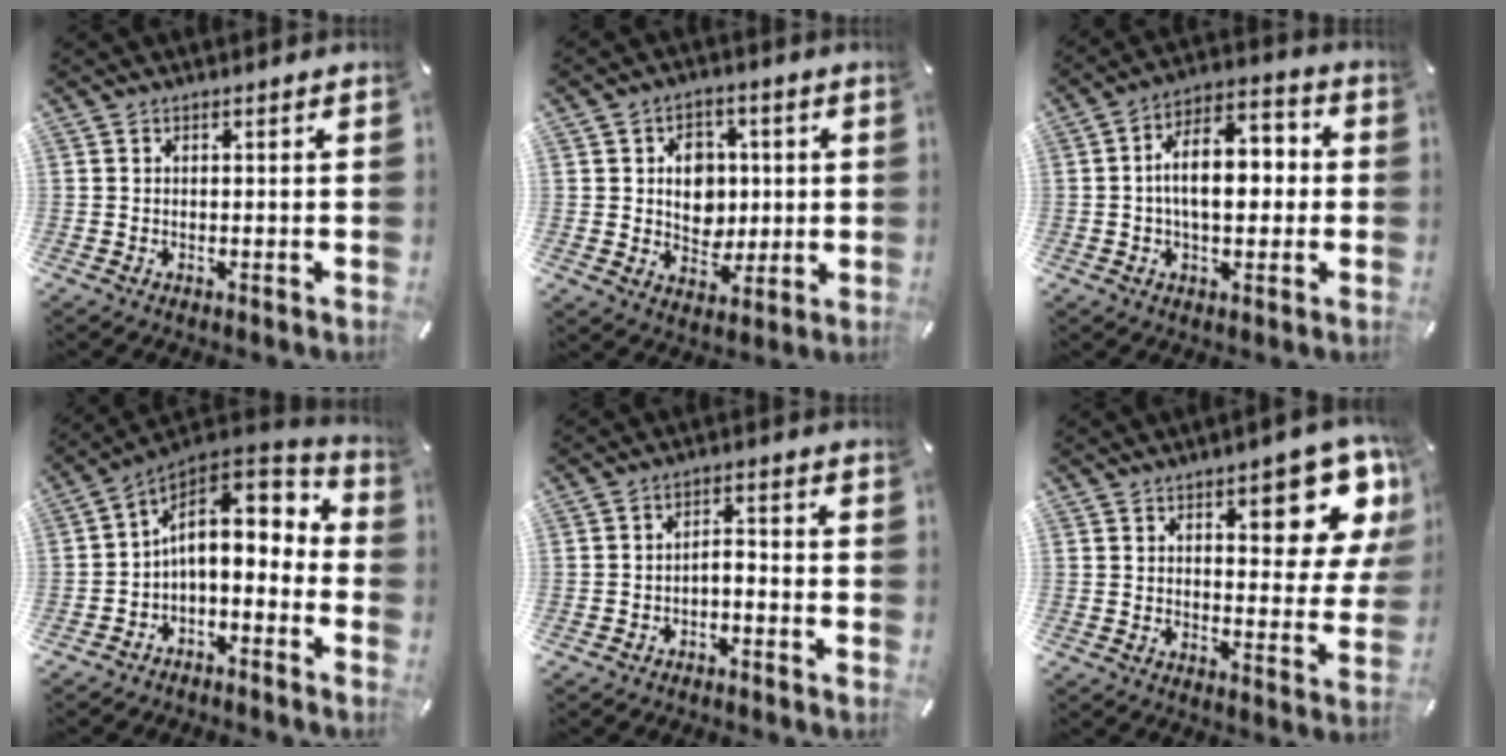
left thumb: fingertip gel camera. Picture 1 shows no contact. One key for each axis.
{"total": 8.4, "fx": 0.9, "fy": 7.3, "fz": 4.1, "tx": -0.047, "ty": 0.002, "tz": 0.013}
{"total": 12.2, "fx": -0.6, "fy": 7.3, "fz": 9.8, "tx": -0.147, "ty": 0.011, "tz": -0.009}
{"total": 12.9, "fx": 2.1, "fy": 8.4, "fz": 9.6, "tx": -0.143, "ty": -0.016, "tz": 0.036}
{"total": 3.2, "fx": -2.8, "fy": 1.1, "fz": 1.1, "tx": -0.020, "ty": 0.017, "tz": -0.055}
{"total": 13.9, "fx": 7.2, "fy": 5.4, "fz": 10.6, "tx": -0.120, "ty": -0.048, "tz": 0.116}